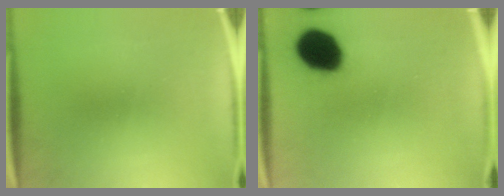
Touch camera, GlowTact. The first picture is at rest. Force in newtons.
{"total": 15.0}